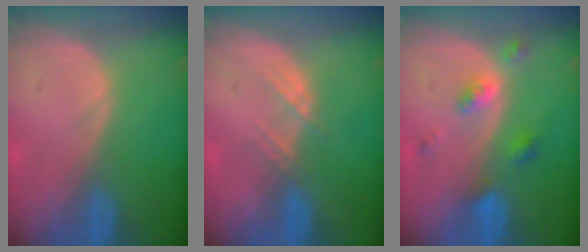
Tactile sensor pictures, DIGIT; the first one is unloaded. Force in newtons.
{"total": 2.3, "press": 2.1, "slide": 0.7}
{"total": 4.3, "press": 3.9, "slide": 1.7}